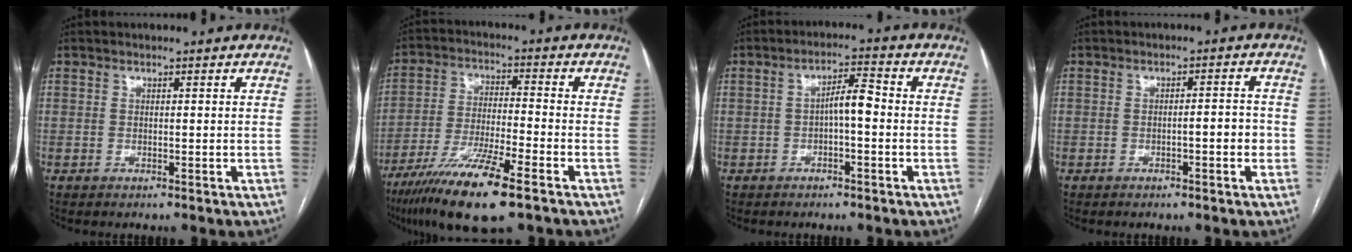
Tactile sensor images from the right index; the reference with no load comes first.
{"total": 13.8, "force": [-8.6, 1.1, 10.7], "torque": [-0.211, -0.034, -0.155]}
{"total": 4.2, "force": [-0.6, 1.1, 4.0], "torque": [-0.065, 0.016, -0.008]}
{"total": 2.9, "force": [-1.1, 0.7, 2.6], "torque": [-0.035, 0.009, -0.015]}